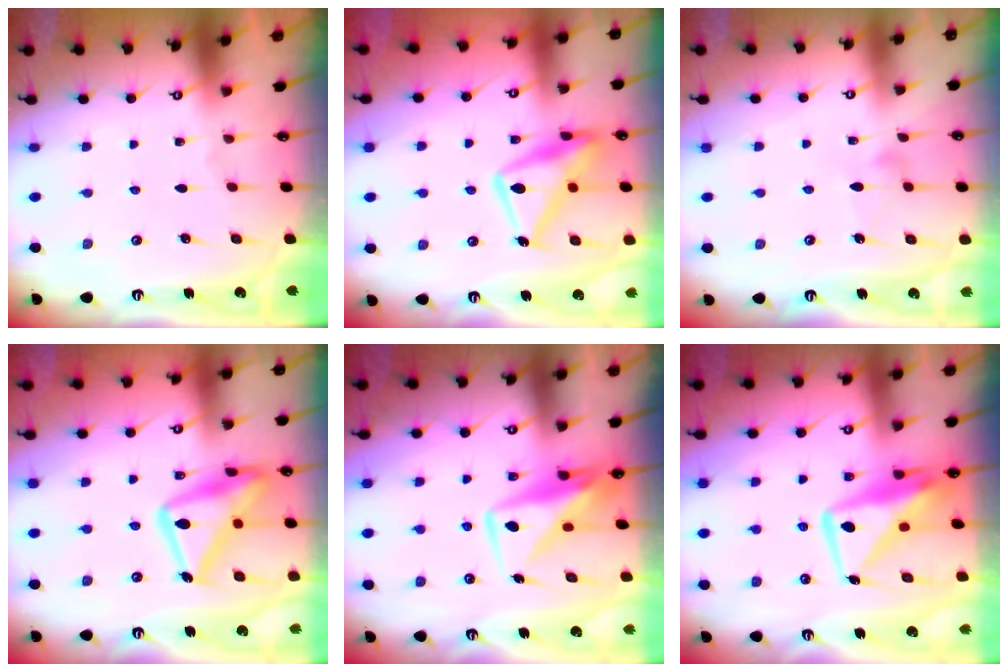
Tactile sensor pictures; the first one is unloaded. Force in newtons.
{"total": 16.3, "press": 16.2, "slide": 1.4}
{"total": 5.6, "press": 5.6, "slide": 0.2}
{"total": 20.9, "press": 20.8, "slide": 1.5}
{"total": 10.6, "press": 10.5, "slide": 0.8}
{"total": 12.4, "press": 12.4, "slide": 1.1}